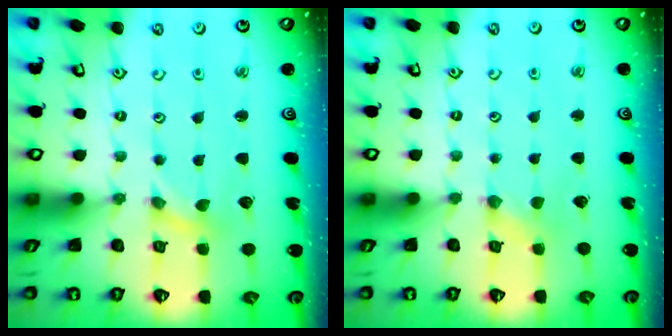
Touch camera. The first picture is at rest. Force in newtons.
{"total": 1.5, "press": 1.5, "slide": 0.3}